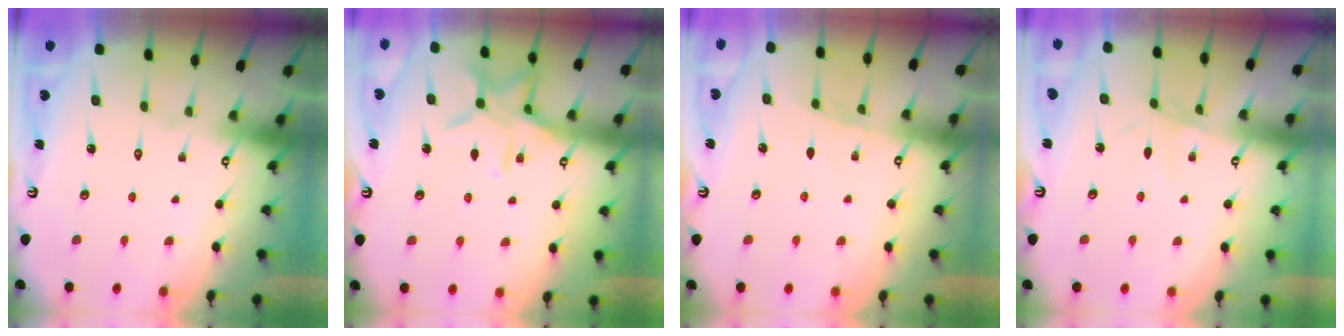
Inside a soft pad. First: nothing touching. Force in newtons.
{"total": 11.8, "press": 11.8, "slide": 0.6}
{"total": 4.8, "press": 4.8, "slide": 0.6}
{"total": 2.1, "press": 2.1, "slide": 0.5}